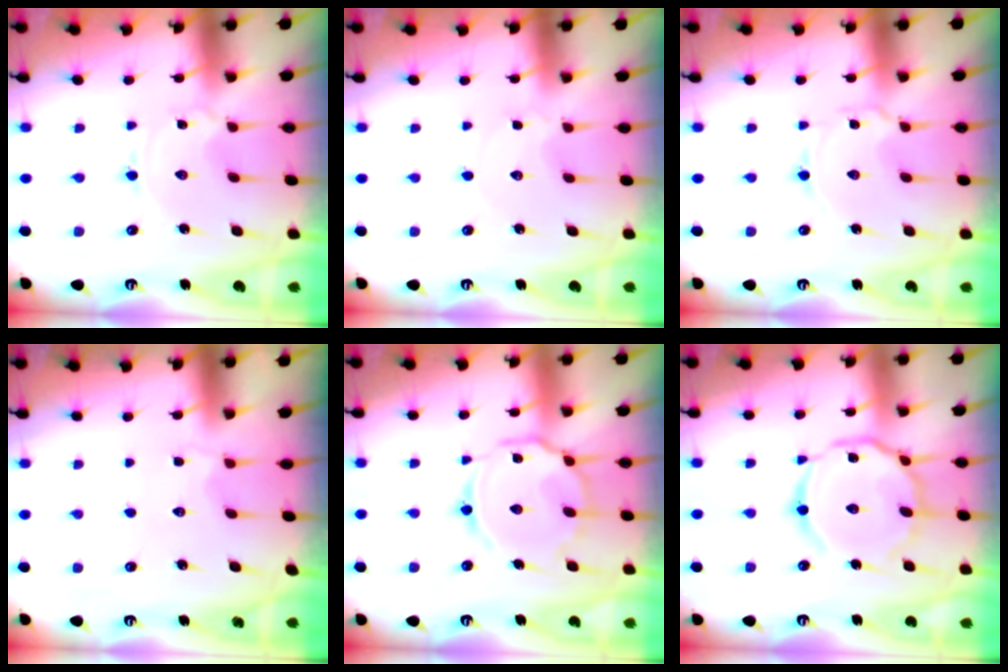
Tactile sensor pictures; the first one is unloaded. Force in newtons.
{"total": 1.0, "press": 1.0, "slide": 0.1}
{"total": 1.2, "press": 1.2, "slide": 0.2}
{"total": 2.0, "press": 1.7, "slide": 1.0}
{"total": 13.0, "press": 12.9, "slide": 1.0}
{"total": 15.2, "press": 15.1, "slide": 1.2}